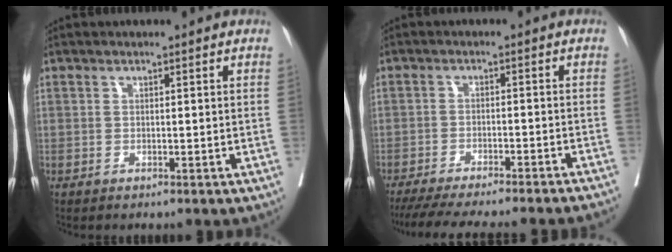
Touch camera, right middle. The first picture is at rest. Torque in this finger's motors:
{"motor_torque": [1.05, -1.09, 0.16, 0.08]}